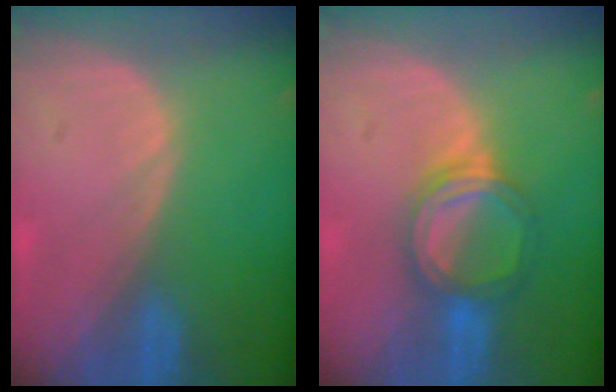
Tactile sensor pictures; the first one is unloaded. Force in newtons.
{"total": 5.7, "press": 5.4, "slide": 1.5}